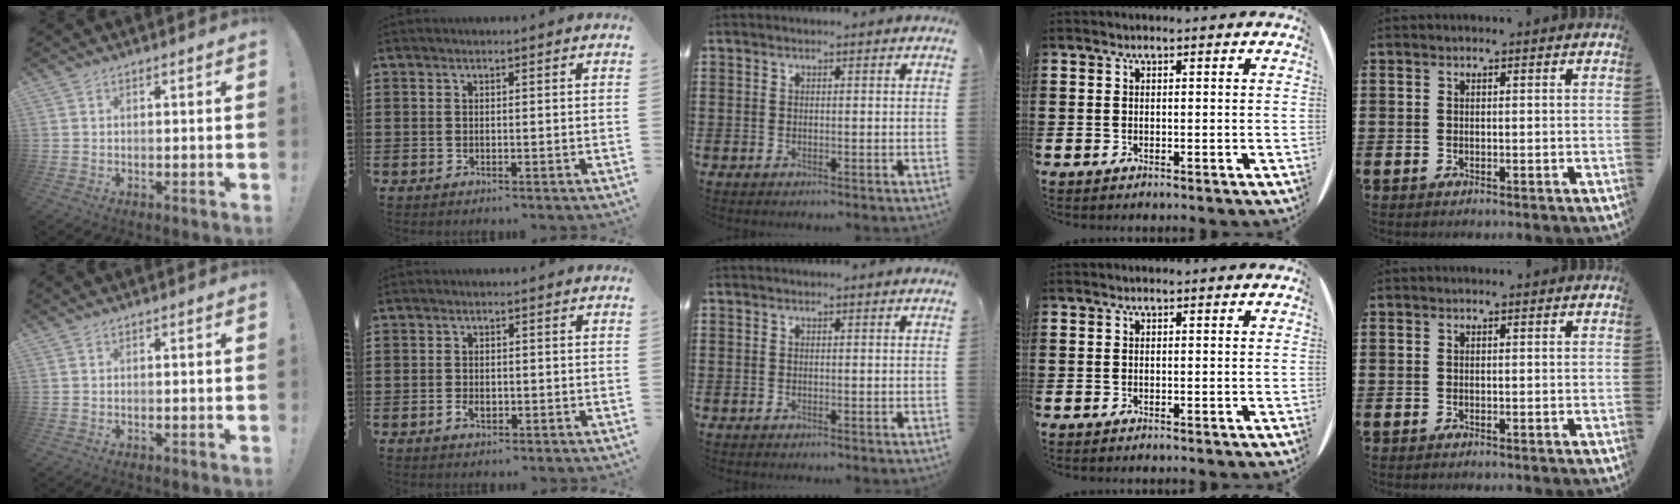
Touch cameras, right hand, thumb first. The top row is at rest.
{"index": {"total": 1.7, "force": [-0.6, 1.0, 1.2], "torque": [-0.022, 0.001, -0.011]}}